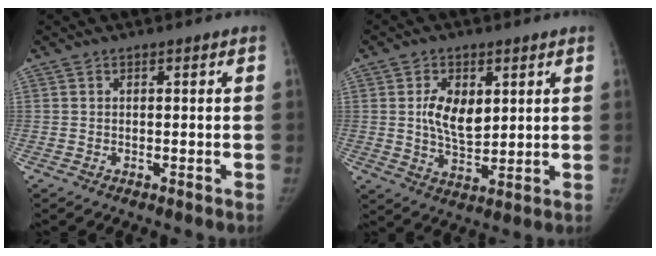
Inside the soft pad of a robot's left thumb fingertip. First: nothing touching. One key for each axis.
{"total": 8.3, "fx": 2.2, "fy": 5.0, "fz": 6.2, "tx": -0.086, "ty": -0.017, "tz": 0.046}